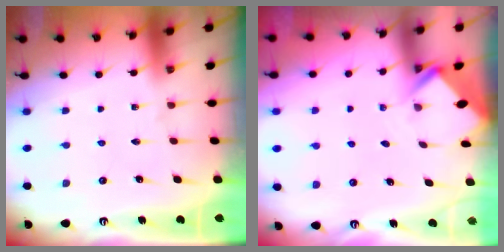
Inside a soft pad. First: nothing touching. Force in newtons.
{"total": 2.6, "press": 2.6, "slide": 0.2}